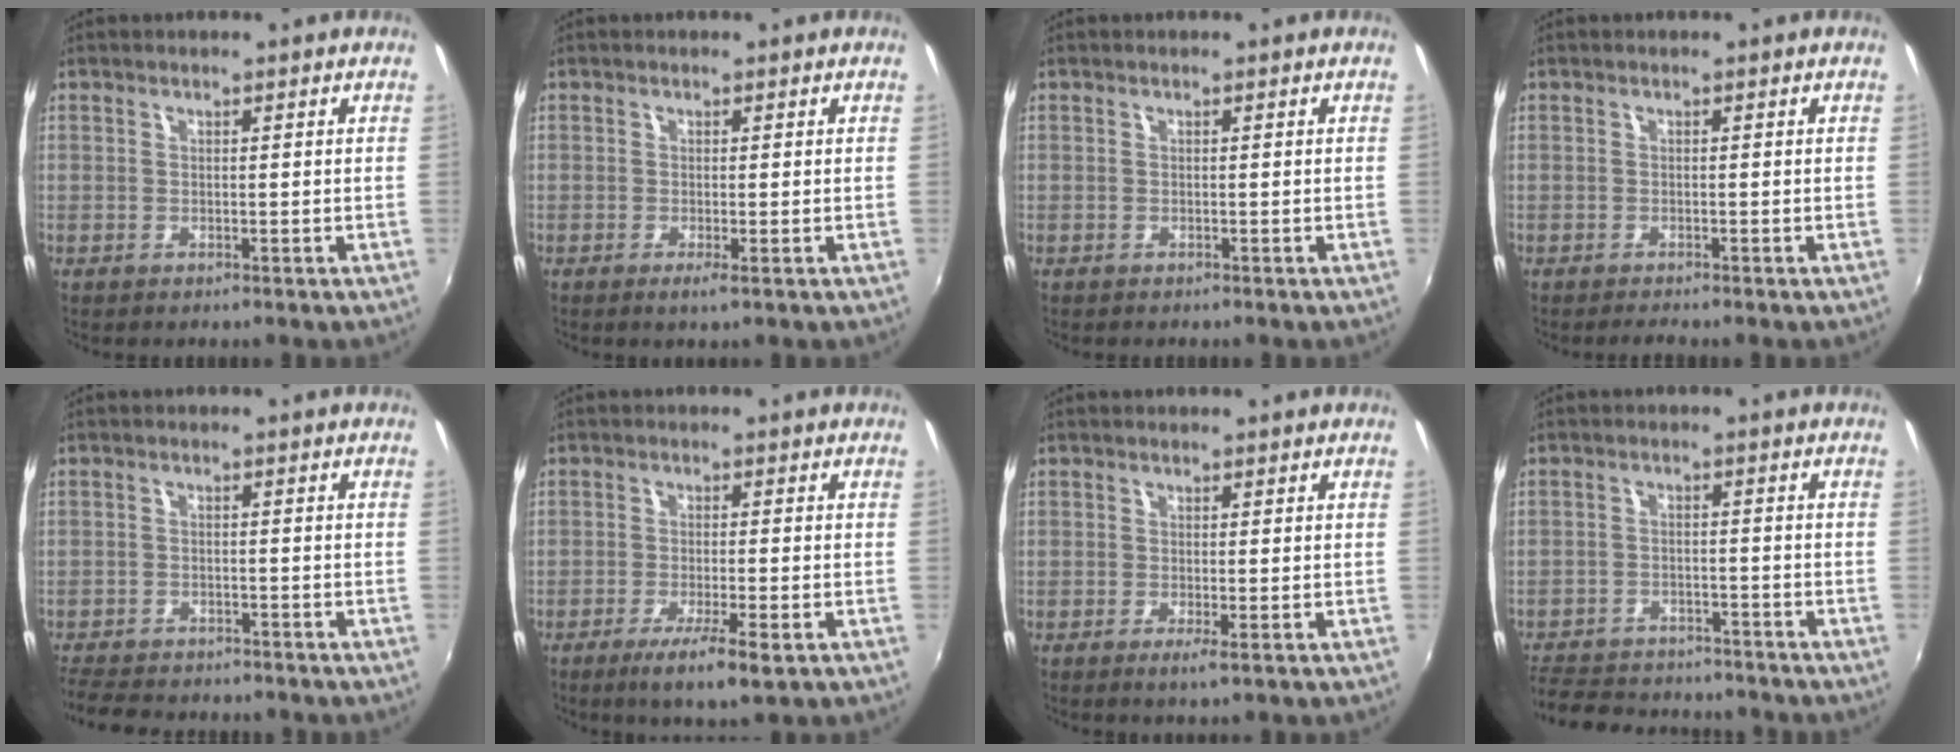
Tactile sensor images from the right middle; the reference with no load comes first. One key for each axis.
{"total": 1.2, "fx": -0.6, "fy": -0.1, "fz": 1.1, "tx": -0.023, "ty": -0.006, "tz": -0.010}
{"total": 0.0}
{"total": 1.4, "fx": -1.3, "fy": -0.2, "fz": 0.6, "tx": -0.008, "ty": -0.009, "tz": -0.021}
{"total": 8.8, "fx": -7.9, "fy": 2.7, "fz": 2.8, "tx": -0.082, "ty": -0.013, "tz": -0.129}
{"total": 6.8, "fx": -3.8, "fy": 0.9, "fz": 5.6, "tx": -0.114, "ty": -0.022, "tz": -0.062}
{"total": 1.5, "fx": -0.6, "fy": -0.1, "fz": 1.4, "tx": -0.029, "ty": -0.007, "tz": -0.011}
{"total": 15.1, "fx": -13.0, "fy": 5.8, "fz": 5.3, "tx": -0.137, "ty": 0.004, "tz": -0.190}